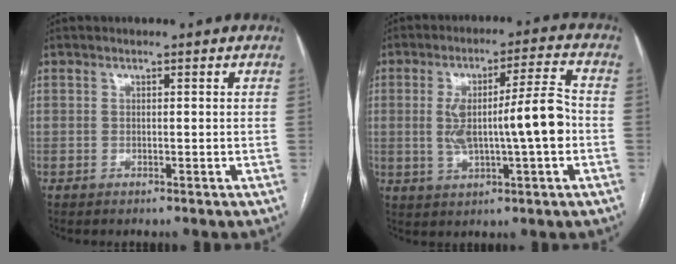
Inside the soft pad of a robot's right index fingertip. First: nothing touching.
{"total": 11.4, "force": [-0.9, 1.1, 11.3], "torque": [-0.198, 0.019, -0.010]}